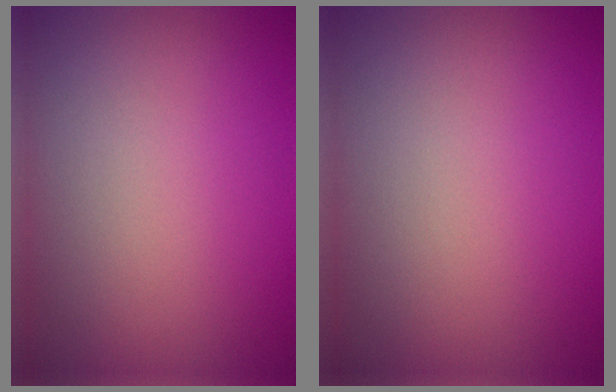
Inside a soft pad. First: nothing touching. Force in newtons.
{"total": 0.0}